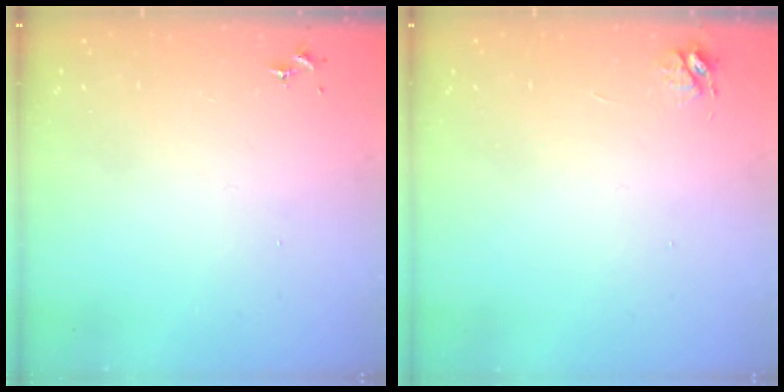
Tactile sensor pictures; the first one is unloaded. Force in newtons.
{"total": 3.9, "press": 3.9, "slide": 0.4}